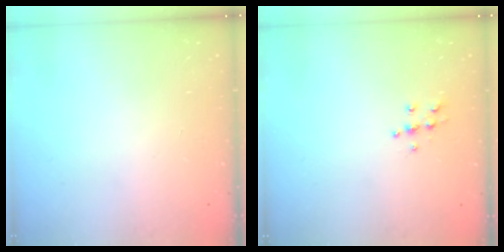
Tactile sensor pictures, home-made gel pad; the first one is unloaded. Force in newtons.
{"total": 5.6, "press": 5.6, "slide": 0.6}